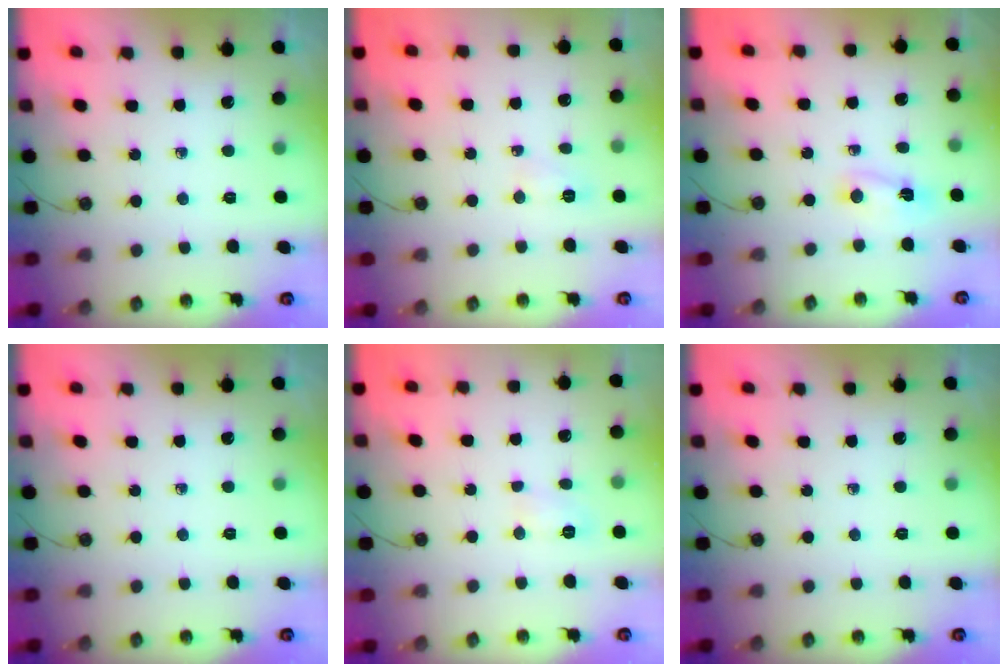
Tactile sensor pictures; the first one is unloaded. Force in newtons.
{"total": 3.4, "press": 3.3, "slide": 0.6}
{"total": 2.4, "press": 2.4, "slide": 0.6}
{"total": 0.0}
{"total": 5.2, "press": 5.2, "slide": 0.6}
{"total": 0.0}